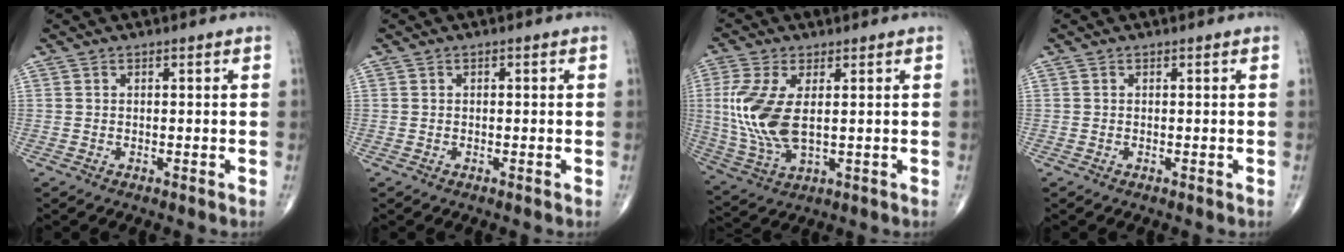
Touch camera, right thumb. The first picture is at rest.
{"total": 0.0}
{"total": 12.3, "force": [1.3, 6.0, 10.7], "torque": [-0.249, -0.008, 0.036]}
{"total": 0.0}